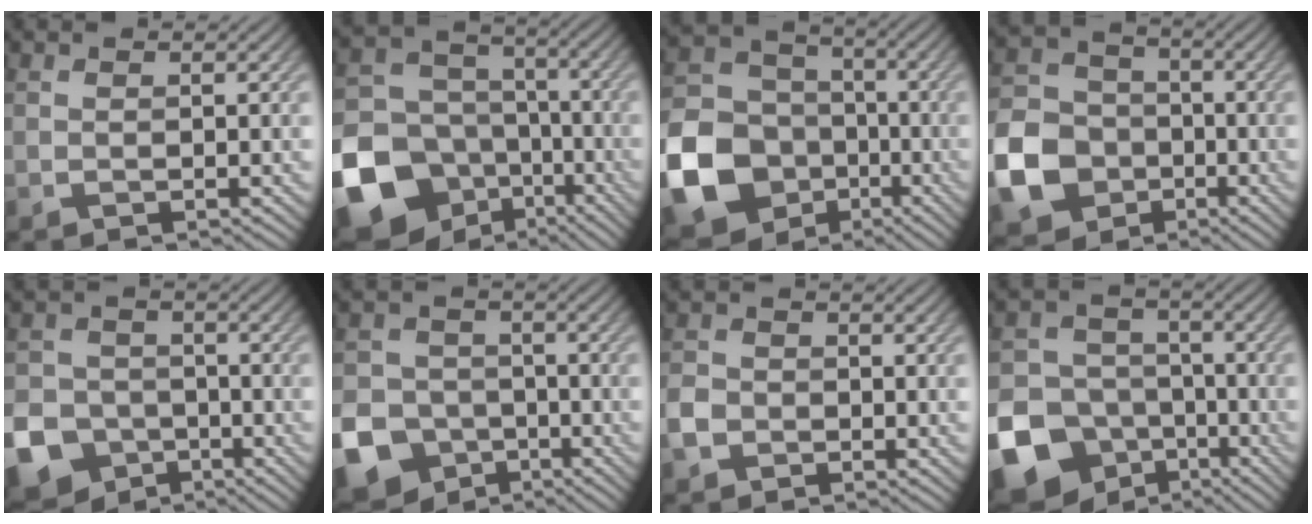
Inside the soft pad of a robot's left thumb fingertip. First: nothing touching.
{"total": 20.2, "force": [-9.0, 16.2, 8.0], "torque": [-0.225, -0.061, -0.153]}
{"total": 17.4, "force": [-6.3, 14.1, 7.9], "torque": [-0.239, -0.037, -0.131]}
{"total": 11.9, "force": [-4.3, 9.5, 5.8], "torque": [-0.161, -0.025, -0.097]}
{"total": 13.1, "force": [-6.4, 10.7, 4.2], "torque": [-0.129, -0.057, -0.122]}
{"total": 14.6, "force": [-7.1, 11.9, 4.6], "torque": [-0.139, -0.060, -0.133]}
{"total": 3.0, "force": [-1.4, 2.4, 1.1], "torque": [-0.032, -0.002, -0.036]}
{"total": 18.5, "force": [-8.9, 14.9, 6.4], "torque": [-0.192, -0.067, -0.159]}